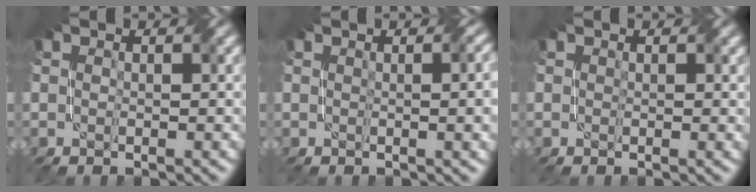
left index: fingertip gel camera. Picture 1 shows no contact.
{"total": 4.4, "force": [0.6, 1.8, 4.0], "torque": [-0.024, 0.011, 0.009]}
{"total": 0.8, "force": [0.4, 0.4, 0.6], "torque": [-0.004, -0.002, 0.007]}